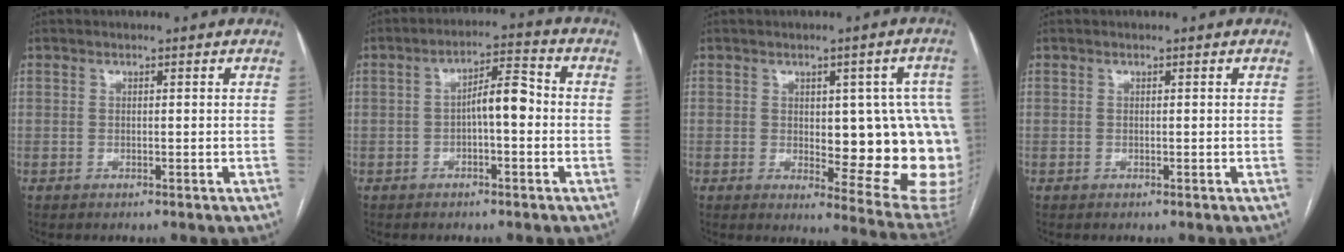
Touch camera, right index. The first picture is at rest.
{"total": 5.7, "force": [-0.7, 1.6, 5.5], "torque": [-0.088, 0.026, -0.011]}
{"total": 15.6, "force": [-0.1, 5.7, 14.5], "torque": [-0.125, 0.004, 0.015]}
{"total": 0.0}